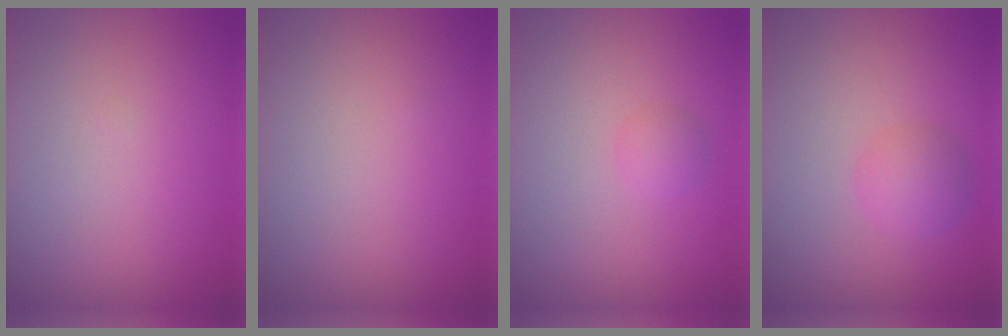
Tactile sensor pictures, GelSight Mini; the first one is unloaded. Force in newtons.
{"total": 0.0}
{"total": 1.1, "press": 1.1, "slide": 0.0}
{"total": 2.3, "press": 2.3, "slide": 0.1}